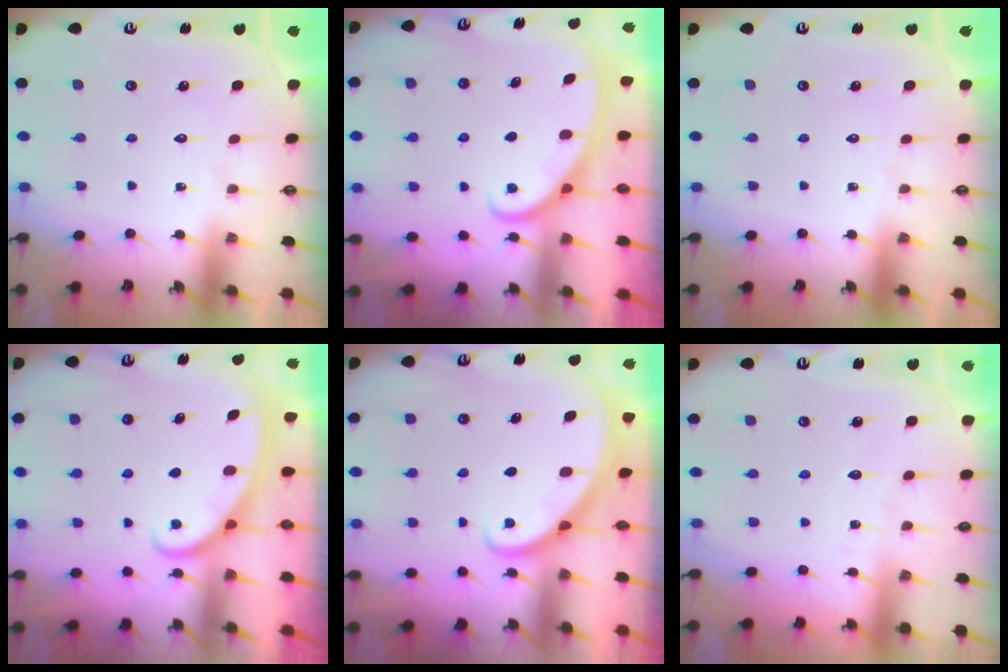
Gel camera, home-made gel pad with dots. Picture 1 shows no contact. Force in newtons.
{"total": 2.9, "press": 2.8, "slide": 0.4}
{"total": 0.0}
{"total": 3.0, "press": 3.0, "slide": 0.4}
{"total": 2.7, "press": 2.7, "slide": 0.2}
{"total": 2.7, "press": 2.7, "slide": 0.3}